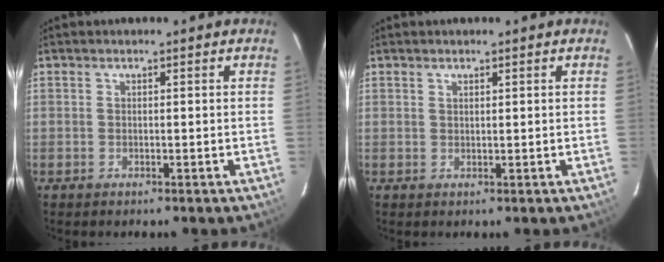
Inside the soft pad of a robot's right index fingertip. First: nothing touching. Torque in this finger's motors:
{"motor_torque": [-0.49, 0.37, 0.04, 0.00]}